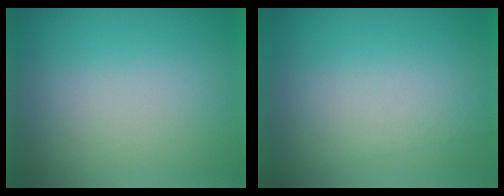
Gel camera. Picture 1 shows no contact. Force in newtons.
{"total": 2.0}